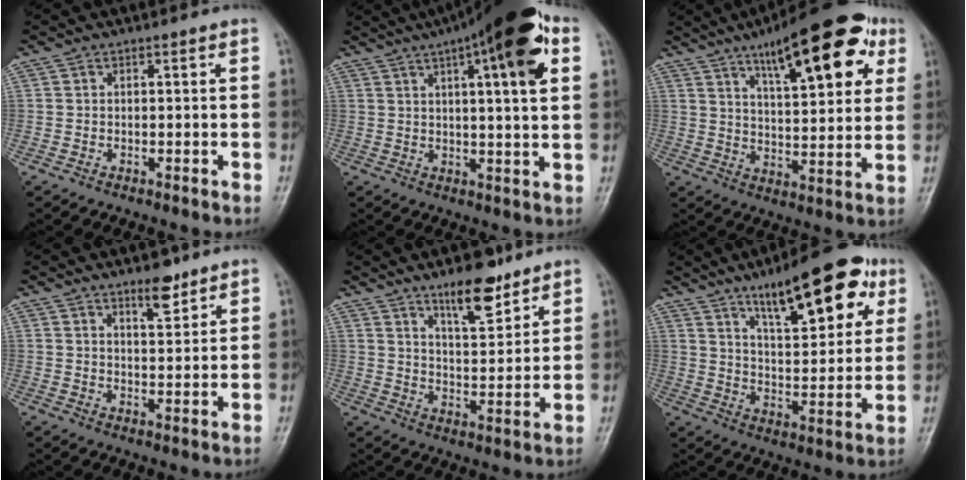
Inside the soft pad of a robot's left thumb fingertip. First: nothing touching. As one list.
[{"total": 17.7, "force": [7.8, 4.0, 15.4], "torque": [-0.214, 0.002, 0.108]}, {"total": 21.2, "force": [10.4, 7.0, 17.1], "torque": [-0.214, -0.021, 0.151]}, {"total": 5.0, "force": [3.7, 1.7, 2.9], "torque": [-0.032, -0.028, 0.059]}, {"total": 9.8, "force": [7.0, 3.3, 6.0], "torque": [-0.074, -0.052, 0.117]}, {"total": 19.1, "force": [10.5, 6.5, 14.6], "torque": [-0.172, -0.036, 0.160]}]